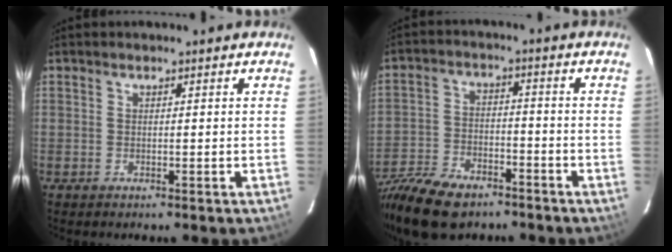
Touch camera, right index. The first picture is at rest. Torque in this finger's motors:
{"motor_torque": [1.11, -1.03, 0.45, 0.05]}